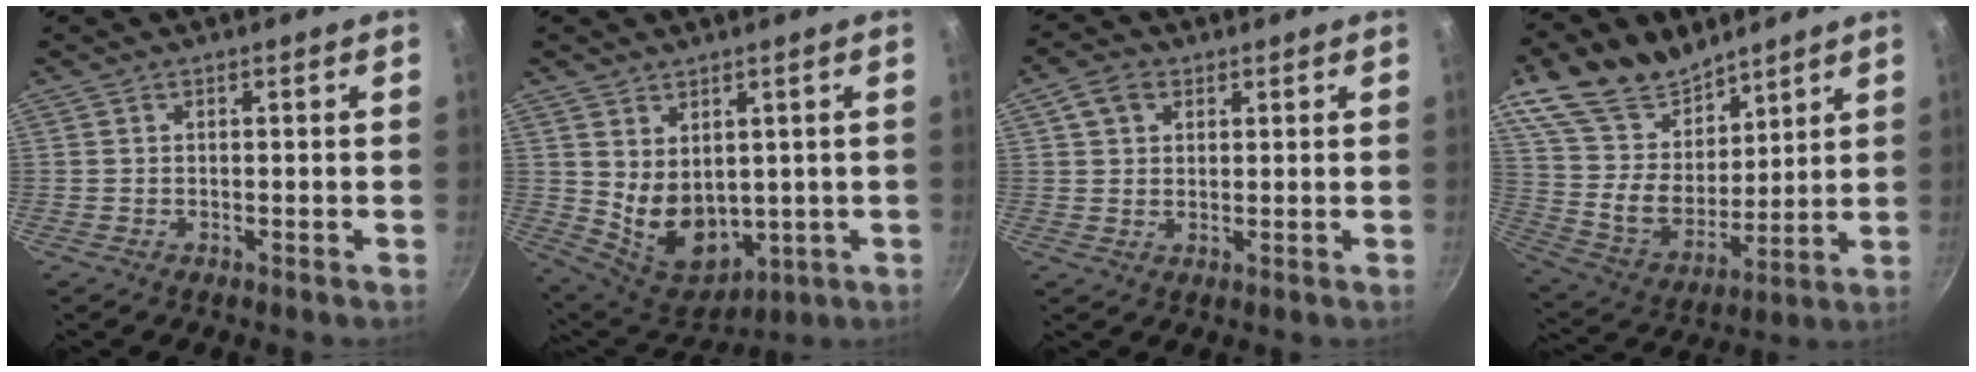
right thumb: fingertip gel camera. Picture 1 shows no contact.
{"total": 11.1, "force": [1.5, 8.1, 7.5], "torque": [-0.096, -0.034, 0.057]}
{"total": 4.9, "force": [2.0, 3.7, 2.5], "torque": [-0.035, 0.000, 0.032]}
{"total": 20.5, "force": [13.4, 12.4, 9.3], "torque": [-0.143, -0.069, 0.257]}